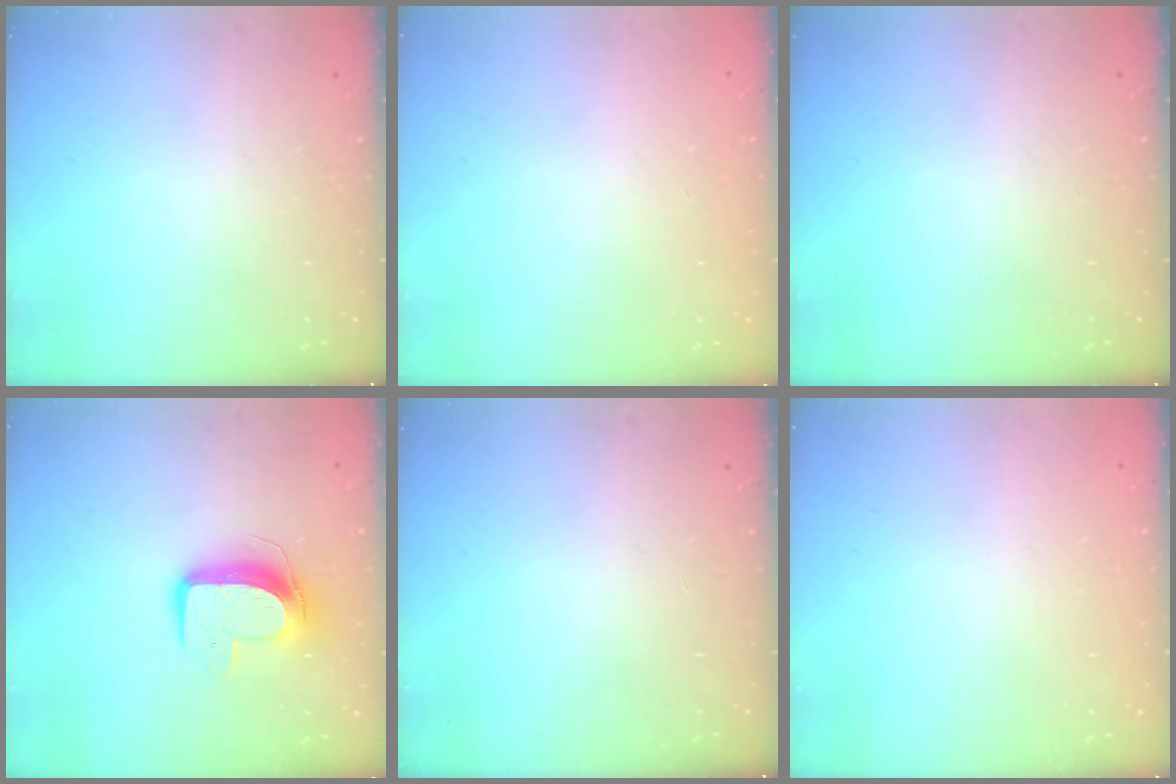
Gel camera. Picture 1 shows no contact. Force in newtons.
{"total": 0.0}
{"total": 0.0}
{"total": 10.6, "press": 10.6, "slide": 0.2}
{"total": 0.0}
{"total": 0.0}